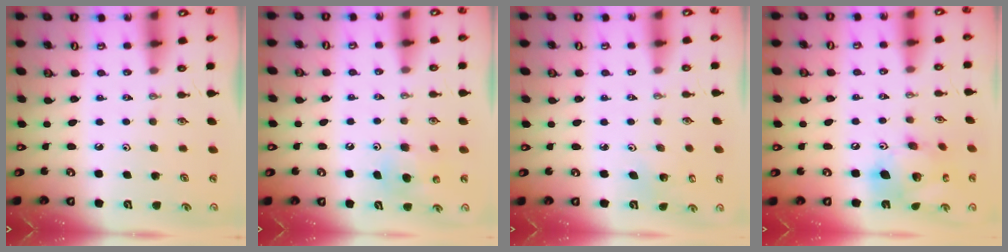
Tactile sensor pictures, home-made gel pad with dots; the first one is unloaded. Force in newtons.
{"total": 5.2, "press": 5.1, "slide": 0.9}
{"total": 3.2, "press": 3.2, "slide": 0.2}
{"total": 16.3, "press": 16.0, "slide": 3.0}